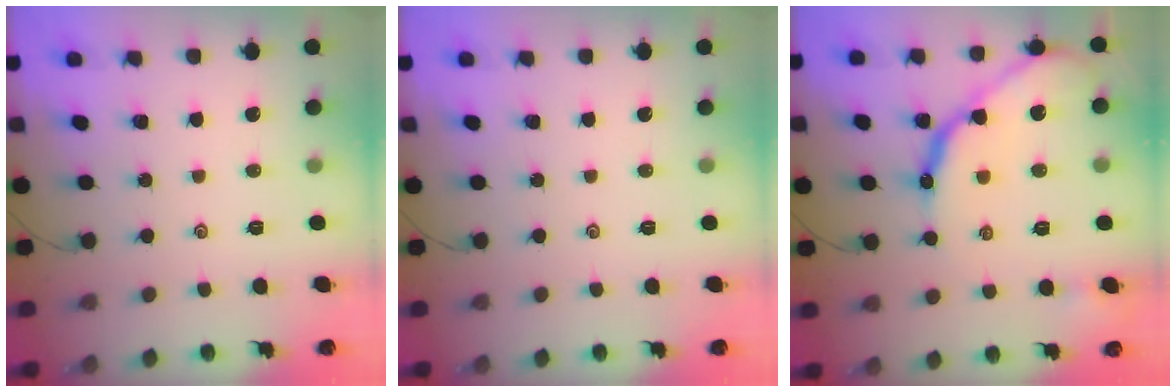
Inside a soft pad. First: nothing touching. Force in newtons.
{"total": 0.0}
{"total": 14.2, "press": 14.2, "slide": 1.0}